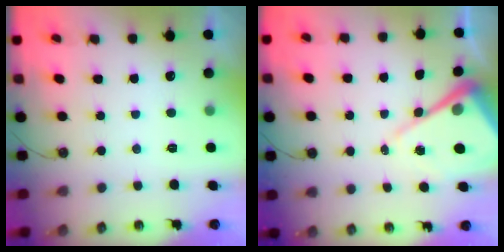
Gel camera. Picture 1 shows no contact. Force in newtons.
{"total": 12.6, "press": 12.5, "slide": 1.3}